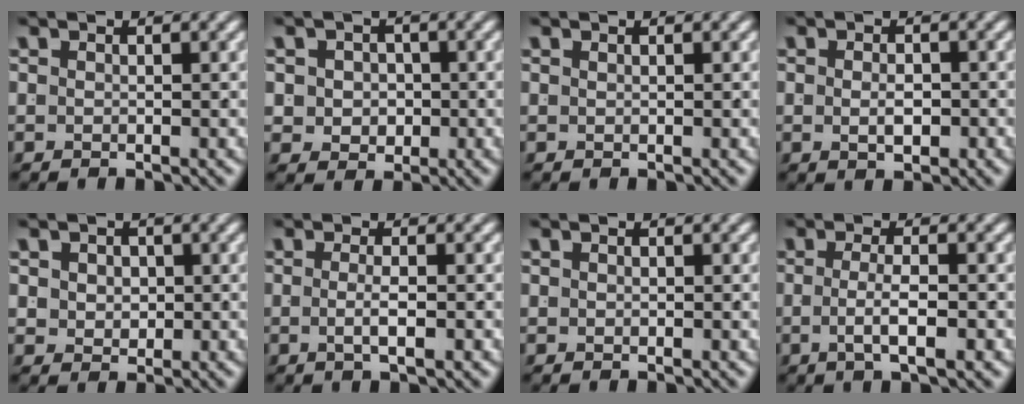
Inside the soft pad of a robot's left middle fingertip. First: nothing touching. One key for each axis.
{"total": 3.8, "fx": -0.3, "fy": 3.4, "fz": 1.7, "tx": -0.030, "ty": -0.013, "tz": 0.001}
{"total": 0.6, "fx": 0.2, "fy": -0.5, "fz": -0.1, "tx": 0.007, "ty": -0.002, "tz": 0.007}
{"total": 1.6, "fx": -0.5, "fy": 0.6, "fz": 1.4, "tx": -0.020, "ty": -0.006, "tz": -0.004}
{"total": 2.1, "fx": 0.5, "fy": 1.6, "fz": 1.1, "tx": -0.024, "ty": -0.013, "tz": 0.020}
{"total": 2.0, "fx": -1.0, "fy": -0.4, "fz": 1.7, "tx": -0.029, "ty": -0.009, "tz": -0.012}
{"total": 0.0}
{"total": 2.9, "fx": -1.1, "fy": -0.1, "fz": 2.6, "tx": -0.041, "ty": -0.009, "tz": -0.014}